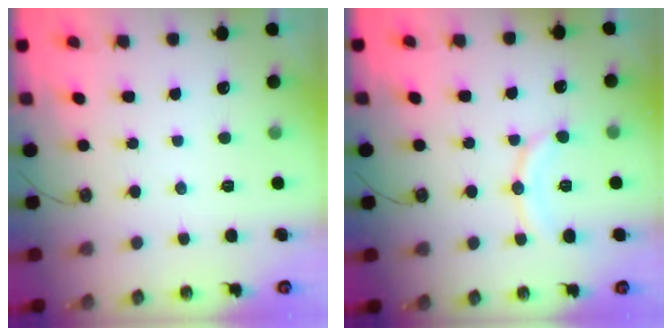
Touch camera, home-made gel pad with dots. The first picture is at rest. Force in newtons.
{"total": 8.9, "press": 8.9, "slide": 1.0}